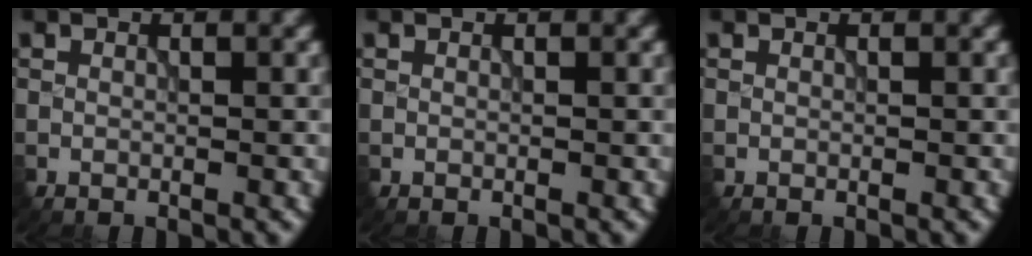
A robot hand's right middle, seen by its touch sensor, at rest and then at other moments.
{"total": 0.0}
{"total": 0.0}